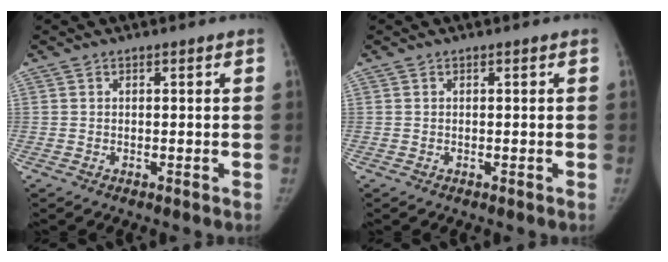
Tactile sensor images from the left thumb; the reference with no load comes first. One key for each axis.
{"total": 0.0}